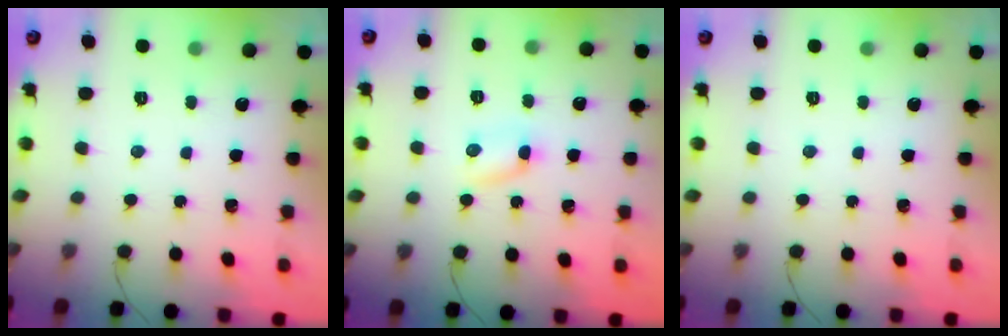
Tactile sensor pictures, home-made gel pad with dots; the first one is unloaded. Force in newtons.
{"total": 2.6, "press": 2.5, "slide": 0.9}
{"total": 0.0}